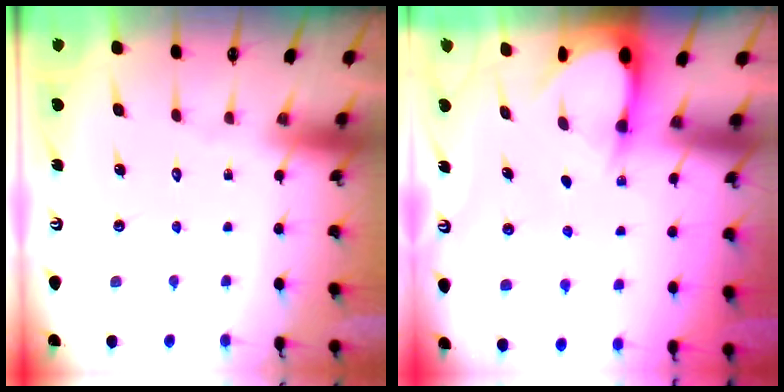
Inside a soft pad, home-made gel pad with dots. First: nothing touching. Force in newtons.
{"total": 2.9, "press": 2.9, "slide": 0.3}